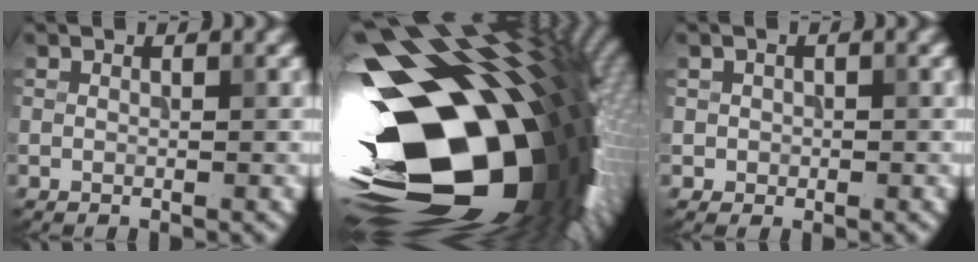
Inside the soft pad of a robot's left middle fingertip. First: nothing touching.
{"total": 21.7, "force": [-3.7, 12.2, 17.6], "torque": [-0.258, -0.005, -0.080]}
{"total": 0.9, "force": [0.0, 0.9, 0.1], "torque": [0.006, -0.003, -0.002]}